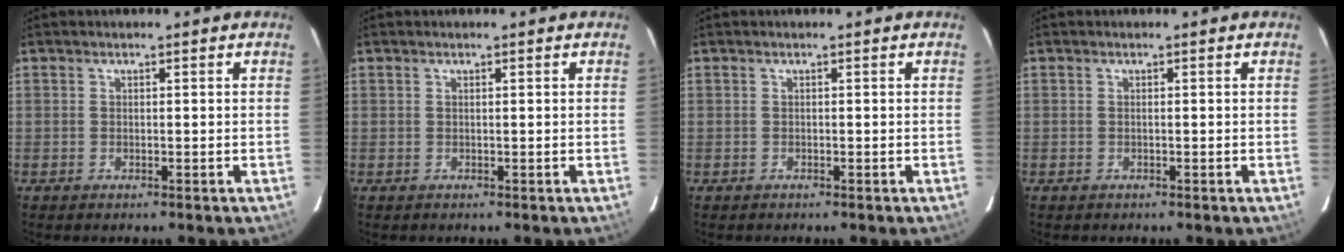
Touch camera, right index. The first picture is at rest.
{"total": 0.0}
{"total": 0.0}
{"total": 0.0}